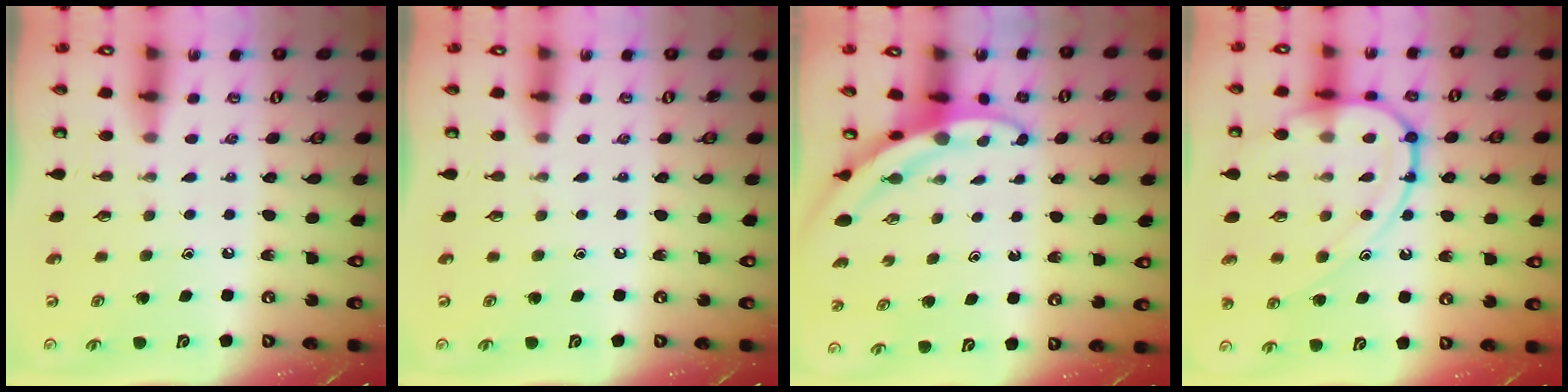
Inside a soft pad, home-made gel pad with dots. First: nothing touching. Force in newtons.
{"total": 0.0}
{"total": 3.1, "press": 3.1, "slide": 0.2}
{"total": 14.1, "press": 14.0, "slide": 1.6}